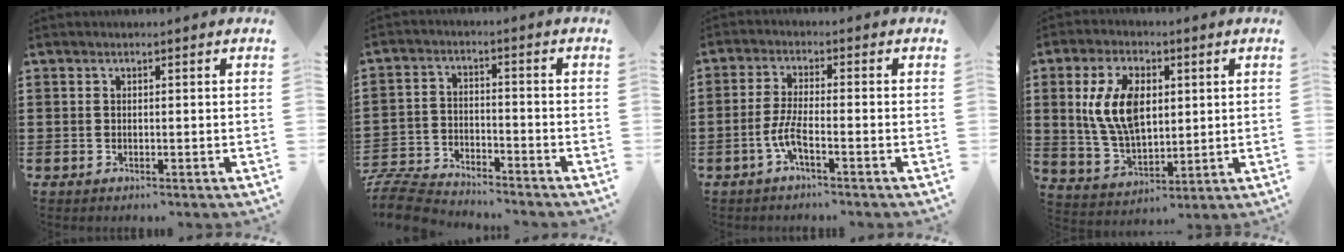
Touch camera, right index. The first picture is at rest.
{"total": 6.9, "force": [-6.7, 1.1, 1.0], "torque": [-0.033, 0.010, -0.137]}
{"total": 4.7, "force": [-2.3, 0.8, 4.1], "torque": [-0.106, -0.013, -0.052]}
{"total": 10.3, "force": [2.3, 5.9, 8.1], "torque": [-0.192, 0.009, 0.036]}